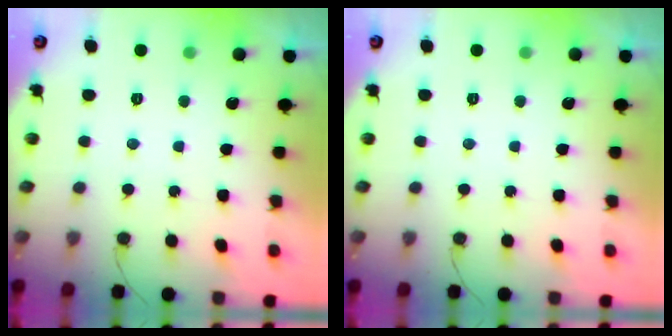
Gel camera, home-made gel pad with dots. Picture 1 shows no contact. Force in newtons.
{"total": 0.0}